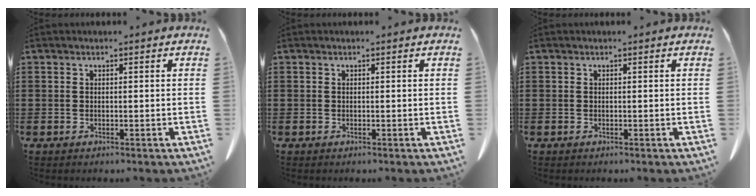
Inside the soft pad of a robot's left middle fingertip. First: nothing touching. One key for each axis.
{"total": 0.0}
{"total": 0.0}